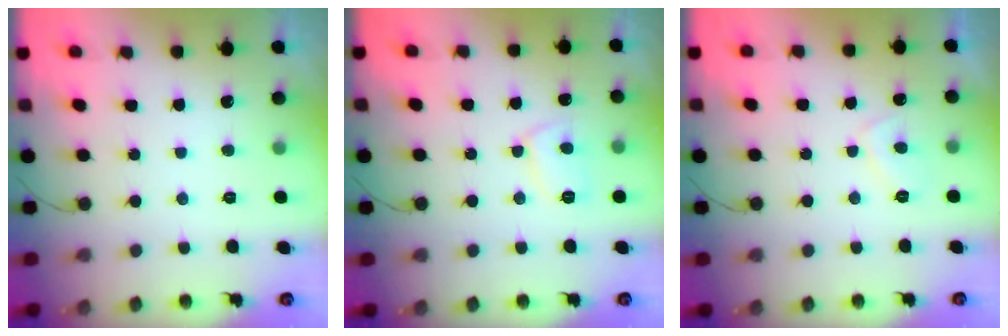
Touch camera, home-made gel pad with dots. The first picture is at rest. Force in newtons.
{"total": 6.8, "press": 6.7, "slide": 0.6}
{"total": 2.8, "press": 2.8, "slide": 0.4}